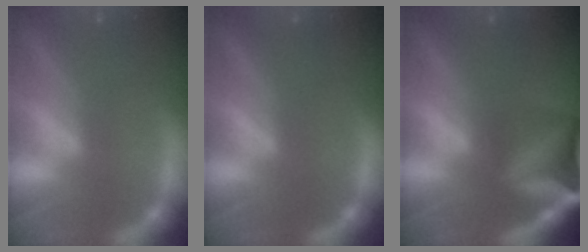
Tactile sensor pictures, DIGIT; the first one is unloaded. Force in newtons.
{"total": 0.0}
{"total": 9.5}